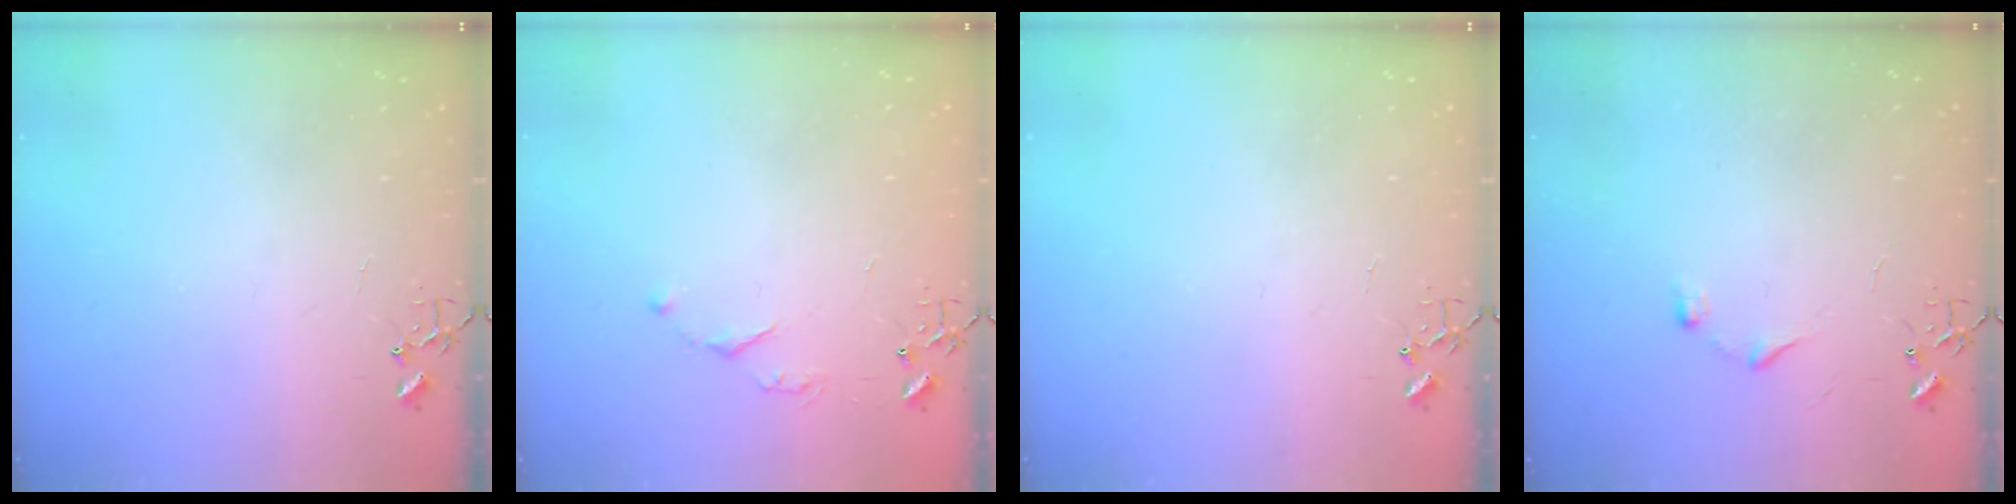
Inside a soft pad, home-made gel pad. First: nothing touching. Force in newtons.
{"total": 4.3, "press": 4.3, "slide": 0.7}
{"total": 0.0}
{"total": 6.7, "press": 6.7, "slide": 0.7}